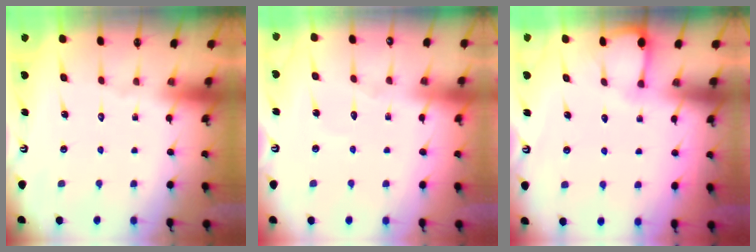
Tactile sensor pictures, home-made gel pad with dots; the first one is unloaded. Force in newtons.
{"total": 3.7, "press": 3.7, "slide": 0.4}
{"total": 2.8, "press": 2.8, "slide": 0.4}